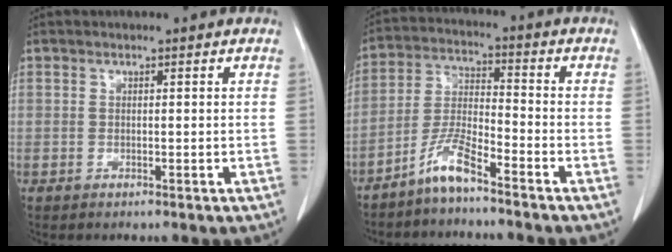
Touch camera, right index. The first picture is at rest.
{"total": 6.6, "force": [-5.1, 0.7, 4.1], "torque": [-0.094, -0.008, -0.105]}